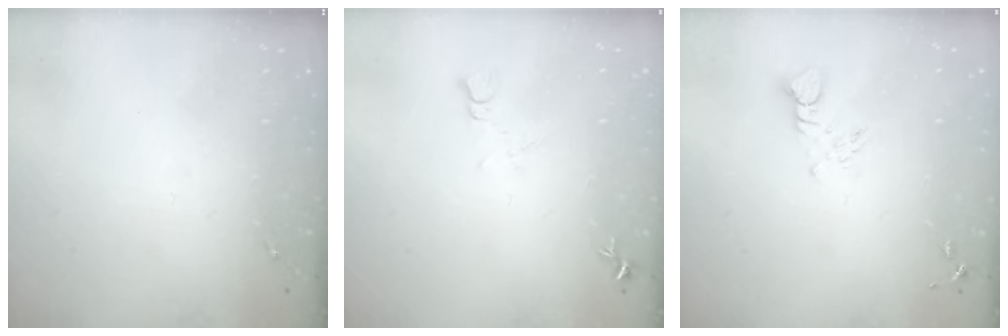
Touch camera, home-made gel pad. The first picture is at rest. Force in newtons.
{"total": 5.6, "press": 5.5, "slide": 0.6}
{"total": 3.8, "press": 3.8, "slide": 0.3}